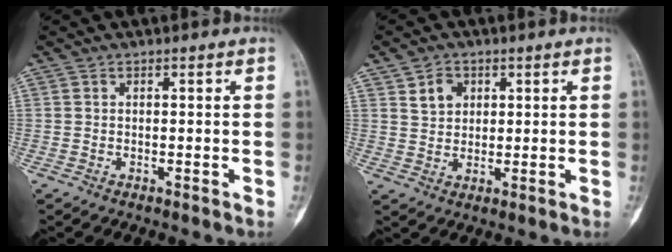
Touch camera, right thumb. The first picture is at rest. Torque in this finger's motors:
{"motor_torque": [-0.60, 0.57, -0.09, 0.25, -0.01]}